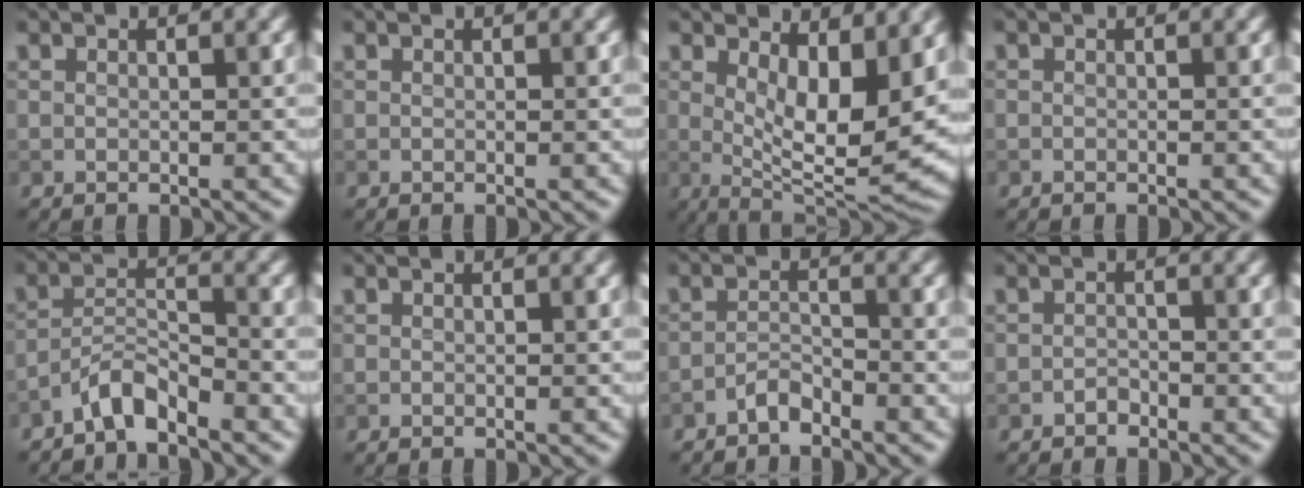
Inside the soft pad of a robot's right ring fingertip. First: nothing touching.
{"total": 0.0}
{"total": 8.7, "force": [2.6, 3.3, 7.7], "torque": [-0.123, -0.020, 0.051]}
{"total": 0.0}
{"total": 2.9, "force": [-2.6, 0.4, 1.3], "torque": [-0.022, 0.013, -0.055]}
{"total": 0.0}
{"total": 1.5, "force": [-1.4, 0.4, 0.6], "torque": [-0.011, 0.008, -0.028]}
{"total": 0.8, "force": [-0.6, 0.5, 0.2], "torque": [-0.002, 0.002, -0.010]}